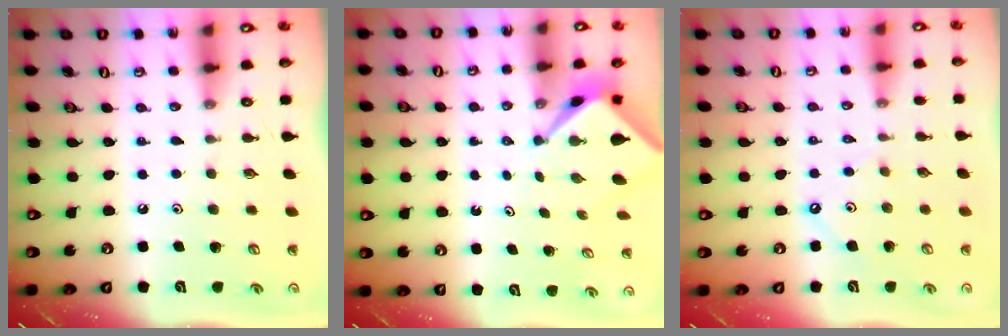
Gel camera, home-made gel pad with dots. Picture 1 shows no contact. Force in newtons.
{"total": 2.5, "press": 2.4, "slide": 0.3}
{"total": 2.0, "press": 2.0, "slide": 0.2}